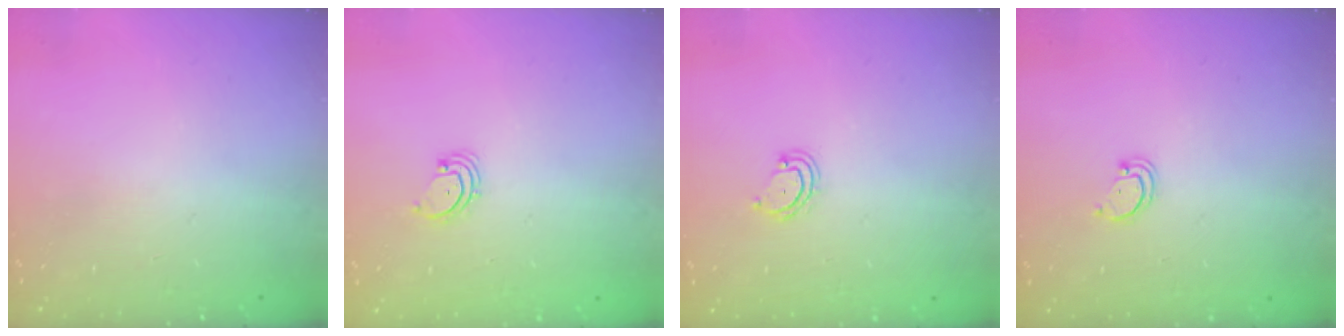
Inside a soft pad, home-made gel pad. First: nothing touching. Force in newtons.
{"total": 1.7, "press": 1.6, "slide": 0.2}
{"total": 3.9, "press": 3.9, "slide": 0.3}
{"total": 1.6, "press": 1.6, "slide": 0.1}